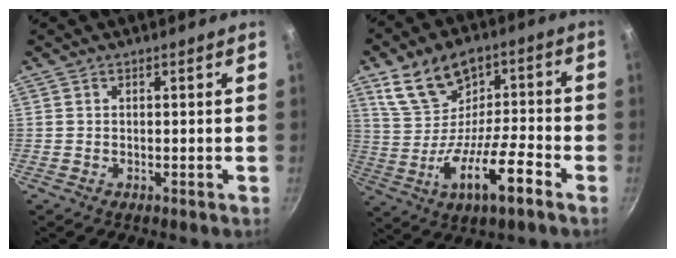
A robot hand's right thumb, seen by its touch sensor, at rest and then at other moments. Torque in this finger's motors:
{"motor_torque": [1.97, 3.04, 1.10, -0.43, 0.19]}